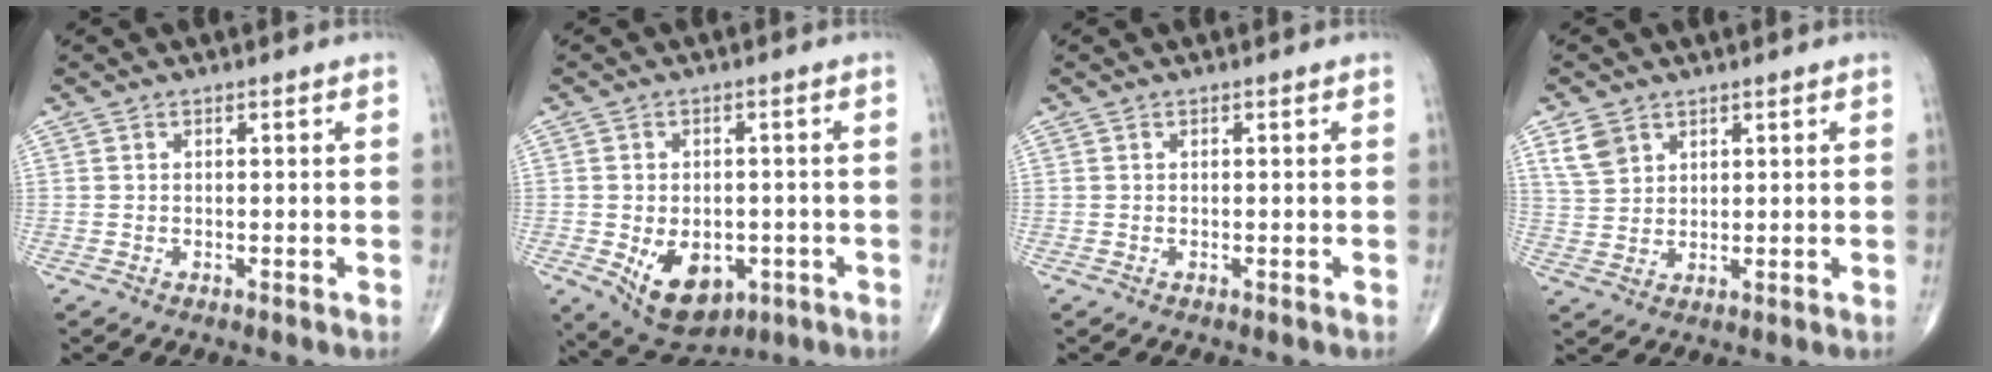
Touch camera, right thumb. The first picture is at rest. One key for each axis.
{"total": 10.9, "fx": -3.6, "fy": 7.2, "fz": 7.3, "tx": -0.090, "ty": 0.005, "tz": -0.038}
{"total": 0.0}
{"total": 5.0, "fx": 2.9, "fy": 3.5, "fz": 2.1, "tx": -0.030, "ty": -0.011, "tz": 0.063}